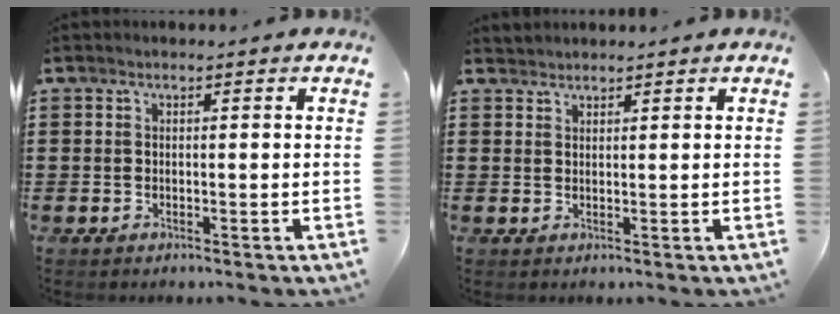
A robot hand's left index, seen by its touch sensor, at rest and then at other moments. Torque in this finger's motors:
{"motor_torque": [0.24, 0.05, 0.02, 0.01]}